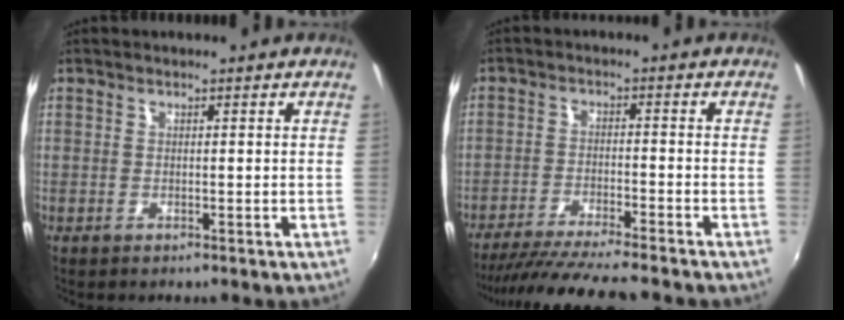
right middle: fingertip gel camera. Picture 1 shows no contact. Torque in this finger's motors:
{"motor_torque": [1.05, -1.09, 0.15, 0.08]}